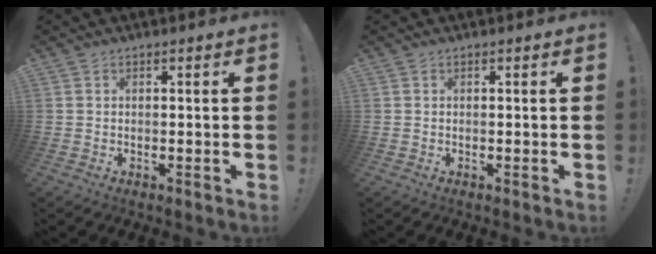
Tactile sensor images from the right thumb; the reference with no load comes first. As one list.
[{"total": 0.0}]